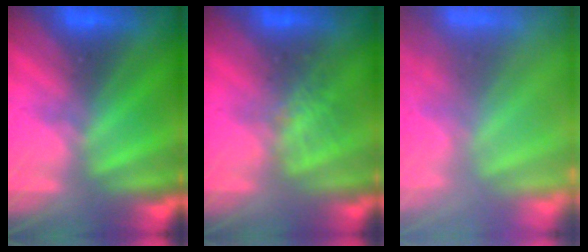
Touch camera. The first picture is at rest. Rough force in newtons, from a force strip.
{"total": 2.8}
{"total": 7.3}